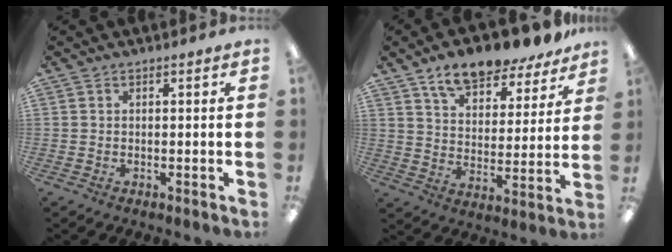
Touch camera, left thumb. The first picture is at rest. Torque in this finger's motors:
{"motor_torque": [0.89, 0.91, 1.39, -1.38, 0.08]}